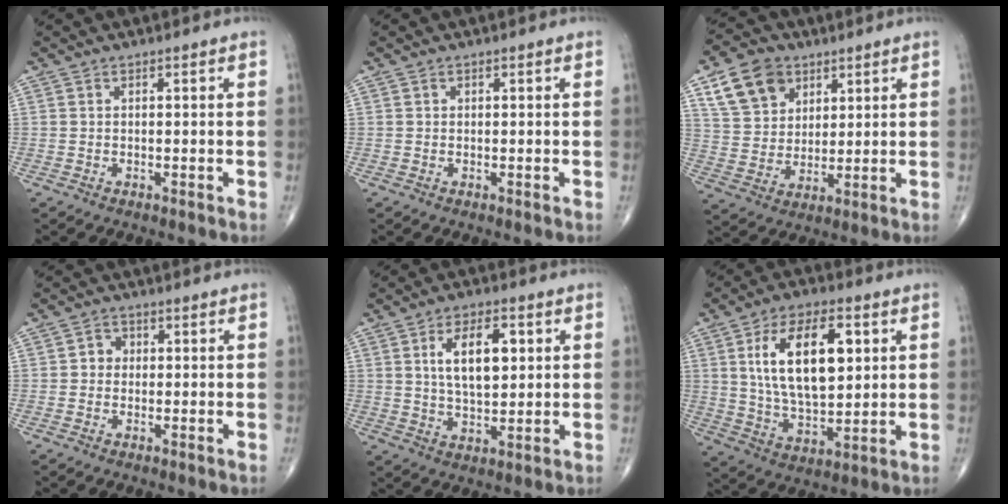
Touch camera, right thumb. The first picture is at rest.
{"total": 0.0}
{"total": 11.8, "force": [6.0, 8.5, 5.5], "torque": [-0.076, -0.016, 0.116]}
{"total": 2.5, "force": [0.1, 2.3, 1.0], "torque": [0.002, 0.007, -0.004]}
{"total": 10.3, "force": [2.7, 5.2, 8.5], "torque": [-0.128, -0.007, 0.049]}
{"total": 17.6, "force": [4.4, 8.9, 14.5], "torque": [-0.233, -0.010, 0.085]}